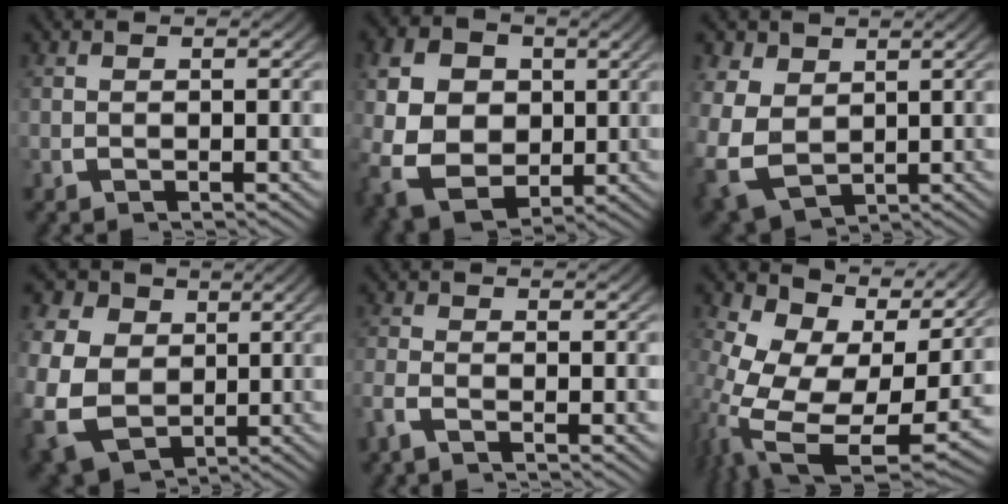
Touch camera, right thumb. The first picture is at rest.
{"total": 13.3, "force": [-1.0, 10.2, 8.5], "torque": [-0.194, -0.063, 0.012]}
{"total": 8.9, "force": [-1.1, 7.3, 4.9], "torque": [-0.150, -0.064, 0.012]}
{"total": 14.8, "force": [-1.3, 12.4, 8.1], "torque": [-0.209, -0.072, -0.001]}
{"total": 1.9, "force": [-1.3, 0.7, 1.1], "torque": [-0.027, 0.000, -0.029]}
{"total": 13.6, "force": [-0.1, 8.3, 10.8], "torque": [-0.255, -0.073, 0.037]}